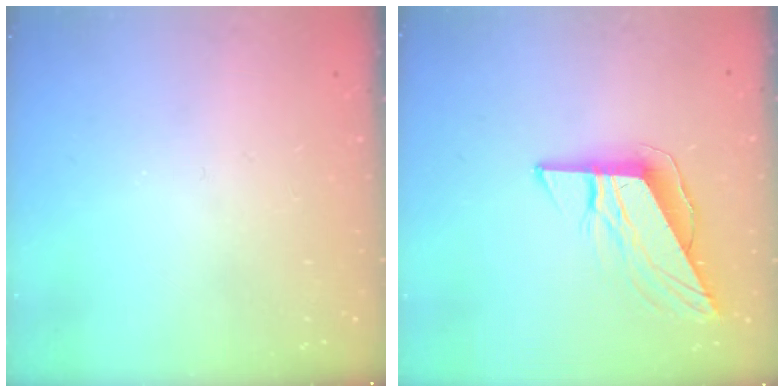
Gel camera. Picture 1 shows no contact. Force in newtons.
{"total": 9.4, "press": 9.4, "slide": 0.4}